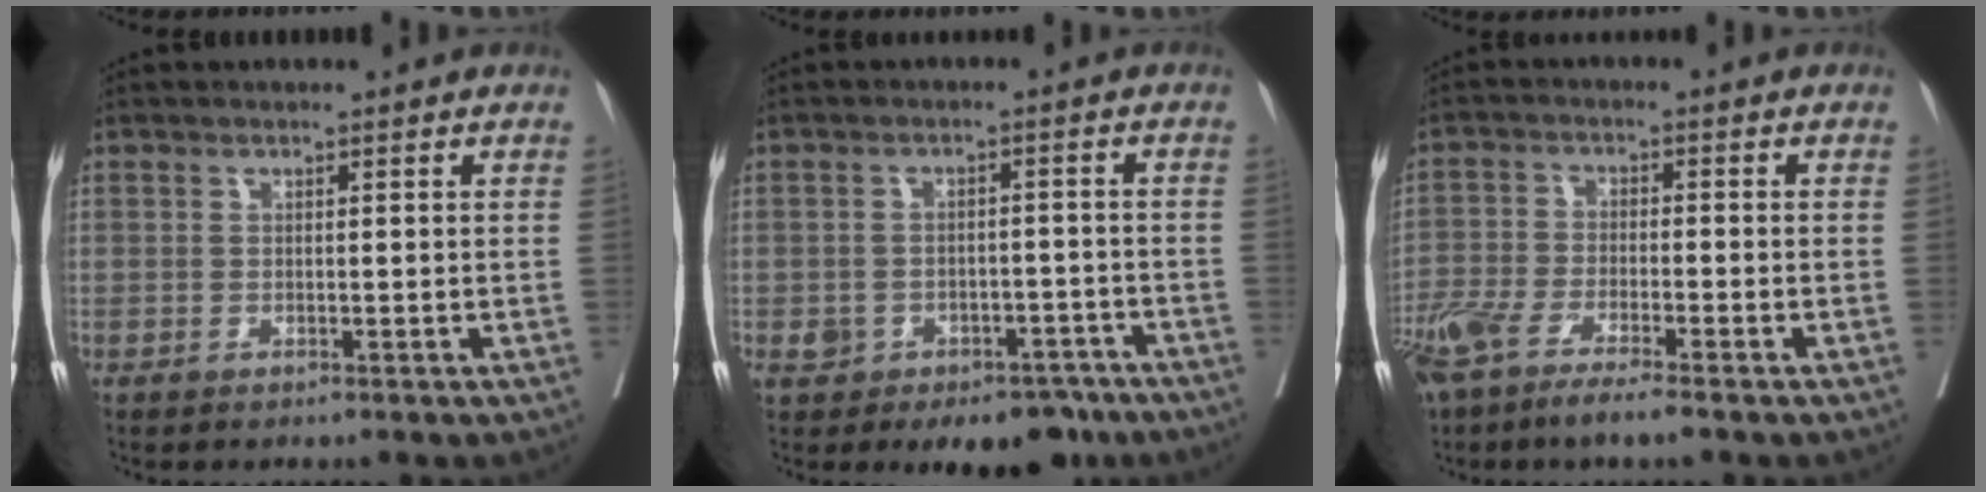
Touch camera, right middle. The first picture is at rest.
{"total": 7.7, "force": [-4.8, 5.1, 3.1], "torque": [-0.025, 0.024, -0.058]}
{"total": 8.8, "force": [-6.4, 1.3, 5.9], "torque": [-0.112, -0.013, -0.116]}